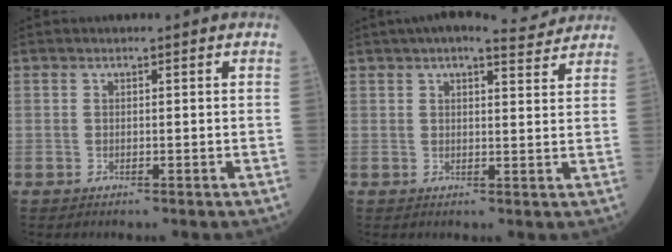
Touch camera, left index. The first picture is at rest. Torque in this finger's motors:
{"motor_torque": [1.06, -1.08, 0.22, 0.02]}